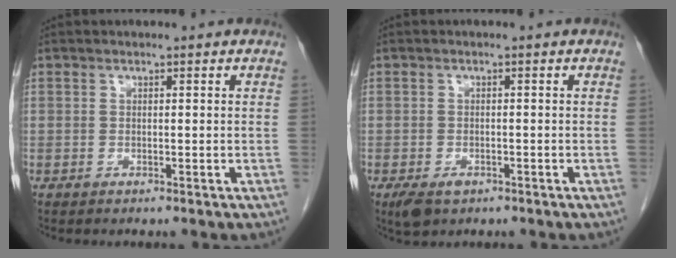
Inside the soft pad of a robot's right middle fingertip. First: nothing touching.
{"total": 3.3, "force": [-1.9, 1.8, 1.9], "torque": [-0.039, -0.006, -0.024]}